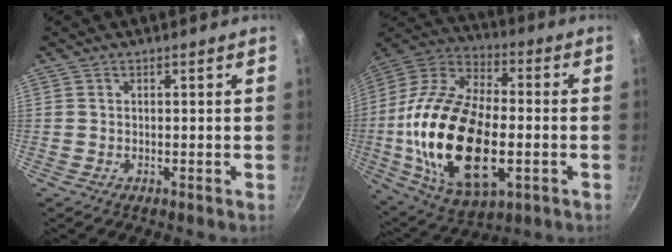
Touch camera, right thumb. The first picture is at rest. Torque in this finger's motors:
{"motor_torque": [2.53, 2.47, 2.77, 0.00, 0.33]}